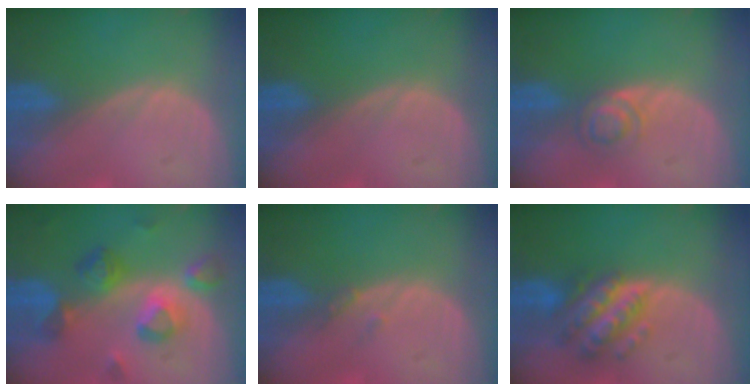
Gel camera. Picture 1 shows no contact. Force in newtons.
{"total": 0.0}
{"total": 3.3, "press": 3.3, "slide": 0.4}
{"total": 8.7, "press": 8.0, "slide": 3.5}
{"total": 1.3, "press": 1.1, "slide": 0.7}
{"total": 7.5, "press": 7.5, "slide": 0.4}